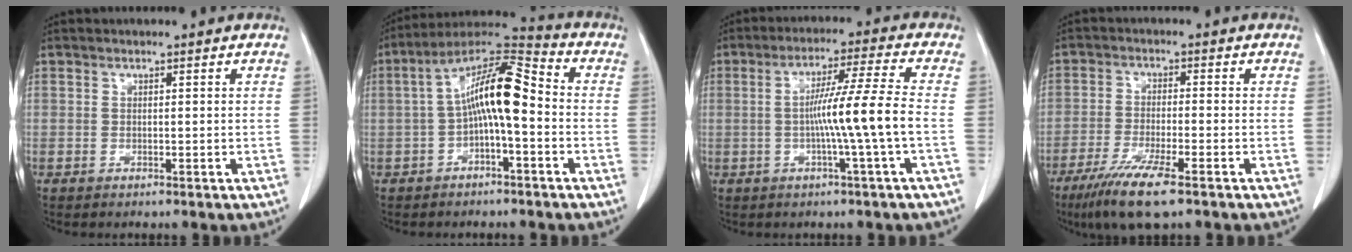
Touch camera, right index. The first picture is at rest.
{"total": 11.5, "force": [-0.8, 2.6, 11.2], "torque": [-0.203, 0.039, -0.017]}
{"total": 9.1, "force": [-1.5, -2.1, 8.7], "torque": [-0.154, 0.006, -0.025]}
{"total": 8.5, "force": [-5.5, 0.7, 6.4], "torque": [-0.119, -0.022, -0.092]}